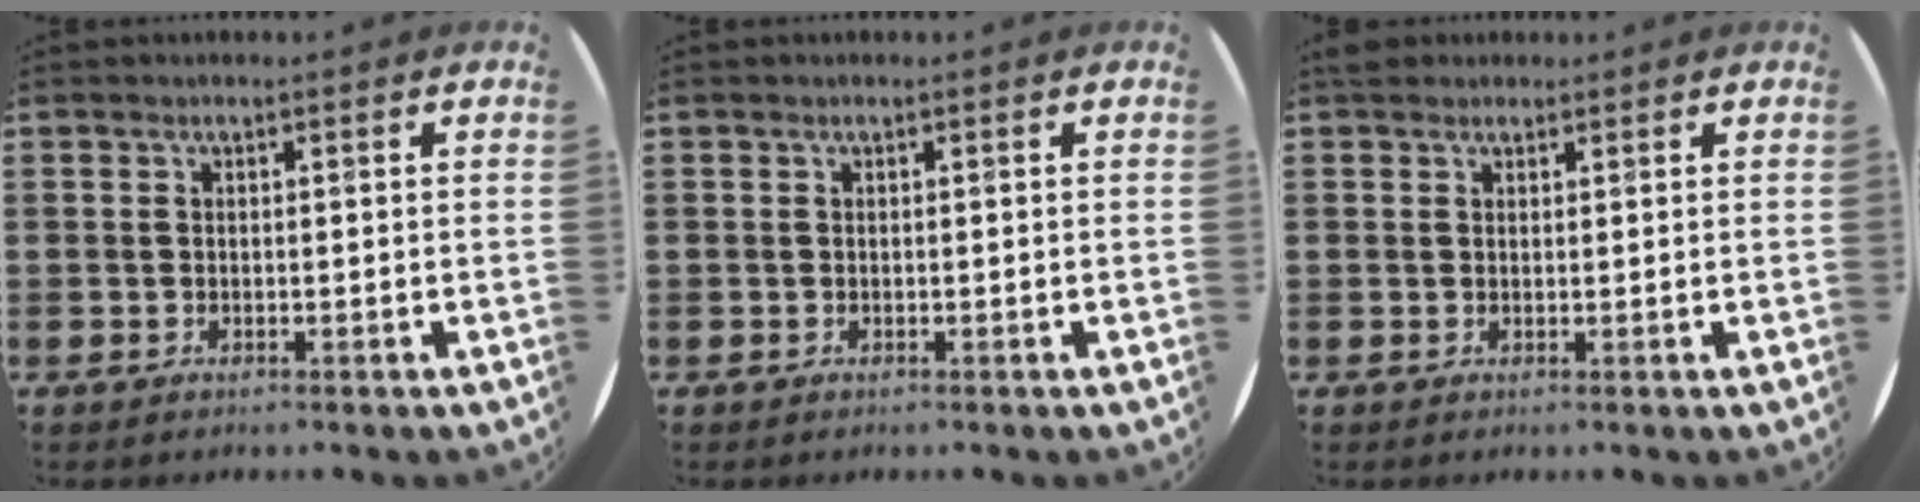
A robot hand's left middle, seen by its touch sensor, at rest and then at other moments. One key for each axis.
{"total": 0.0}
{"total": 1.5, "fx": 1.3, "fy": 0.8, "fz": 0.2, "tx": 0.002, "ty": 0.002, "tz": 0.024}